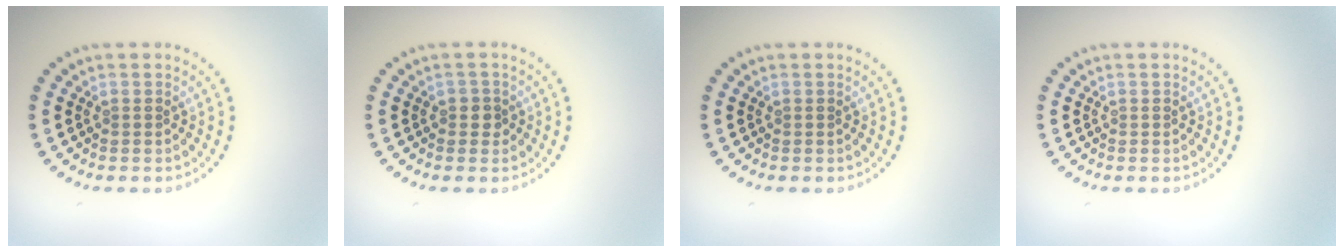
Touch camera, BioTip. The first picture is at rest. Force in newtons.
{"total": 1.3, "press": 1.1, "slide": 0.6}
{"total": 0.0}
{"total": 0.0}